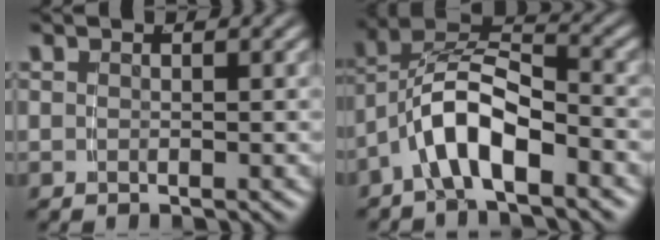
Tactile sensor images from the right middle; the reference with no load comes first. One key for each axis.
{"total": 7.1, "fx": -0.9, "fy": 4.8, "fz": 5.2, "tx": -0.112, "ty": -0.013, "tz": -0.019}